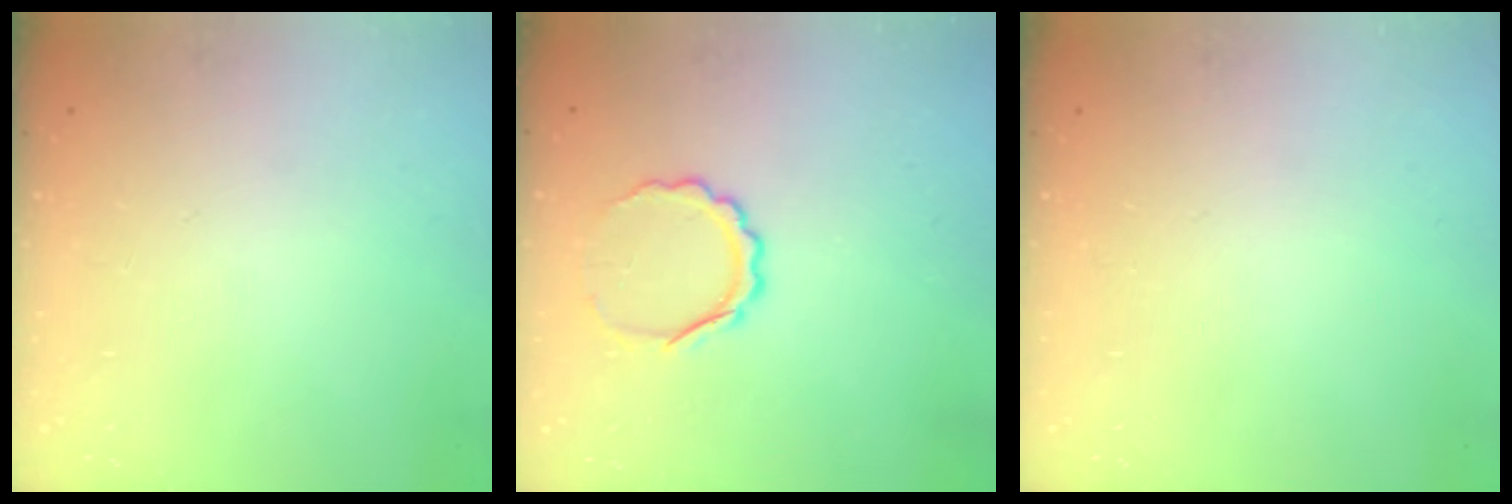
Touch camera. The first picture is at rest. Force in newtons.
{"total": 6.6, "press": 6.5, "slide": 0.8}
{"total": 0.0}